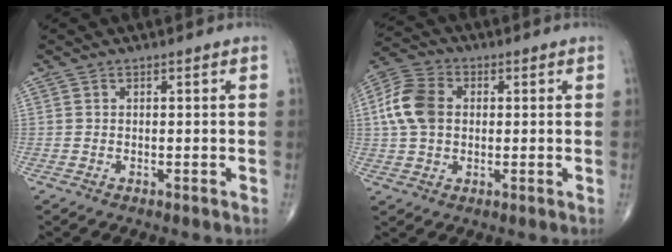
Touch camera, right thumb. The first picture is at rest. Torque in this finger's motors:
{"motor_torque": [0.67, 1.07, 0.28, -0.28, 0.22]}